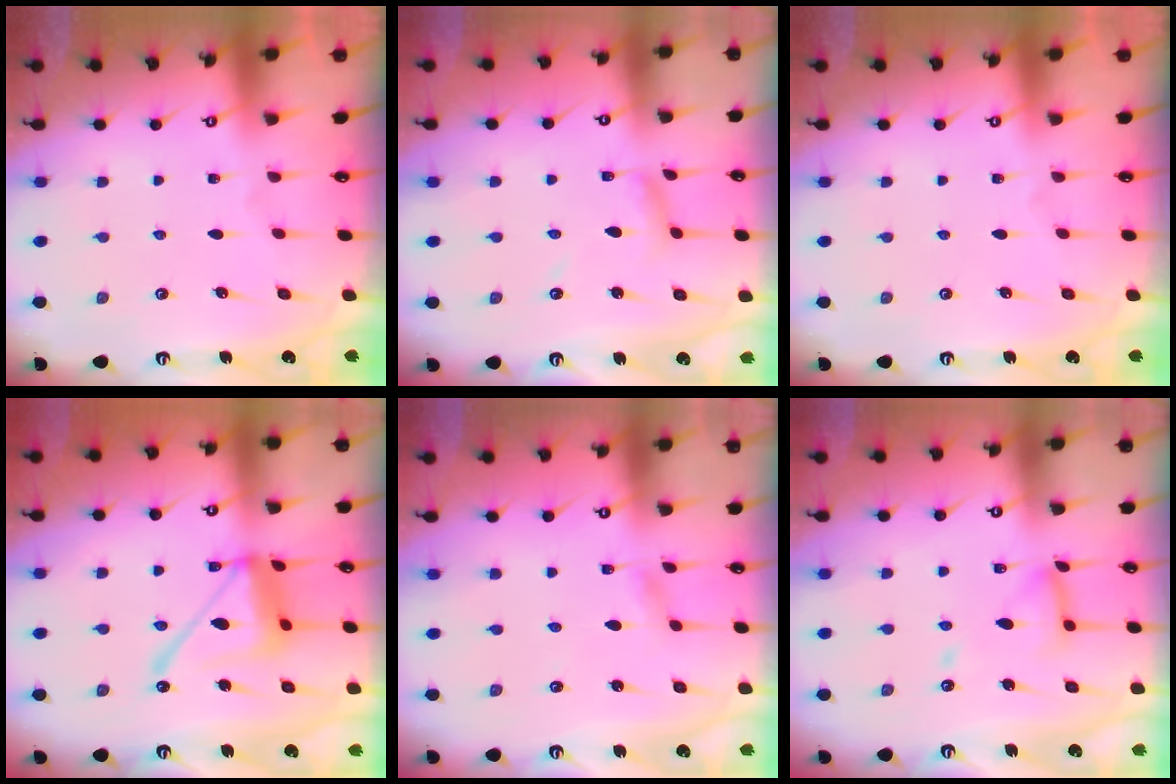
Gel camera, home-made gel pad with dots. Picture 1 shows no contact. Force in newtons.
{"total": 5.1, "press": 5.1, "slide": 0.5}
{"total": 0.0}
{"total": 14.7, "press": 14.6, "slide": 1.5}
{"total": 1.9, "press": 1.9, "slide": 0.2}
{"total": 11.8, "press": 11.7, "slide": 1.1}